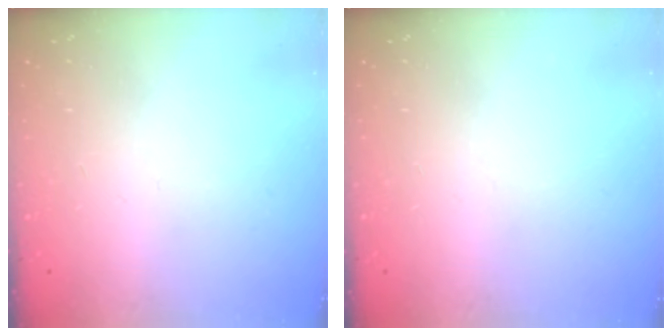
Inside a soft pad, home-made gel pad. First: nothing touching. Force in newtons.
{"total": 0.0}